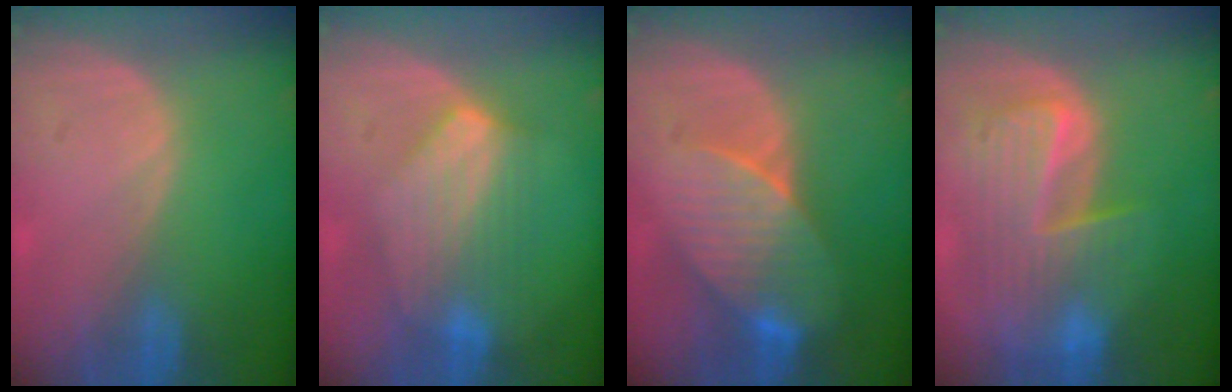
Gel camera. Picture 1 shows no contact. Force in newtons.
{"total": 7.0, "press": 7.0, "slide": 0.2}
{"total": 8.2, "press": 7.9, "slide": 2.2}
{"total": 10.0, "press": 8.7, "slide": 5.0}